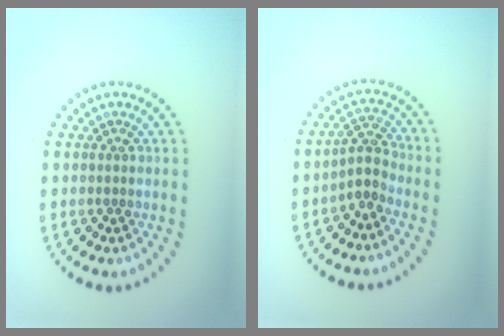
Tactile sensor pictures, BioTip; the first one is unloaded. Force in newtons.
{"total": 2.3, "press": 1.7, "slide": 1.5}